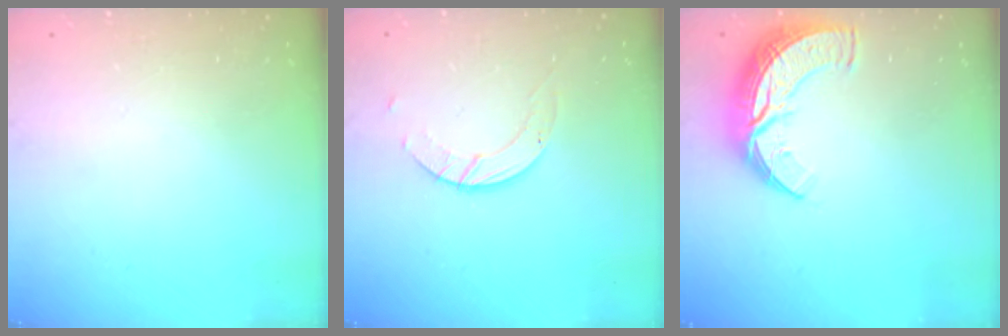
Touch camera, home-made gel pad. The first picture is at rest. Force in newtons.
{"total": 3.0, "press": 3.0, "slide": 0.3}
{"total": 10.9, "press": 10.9, "slide": 0.8}